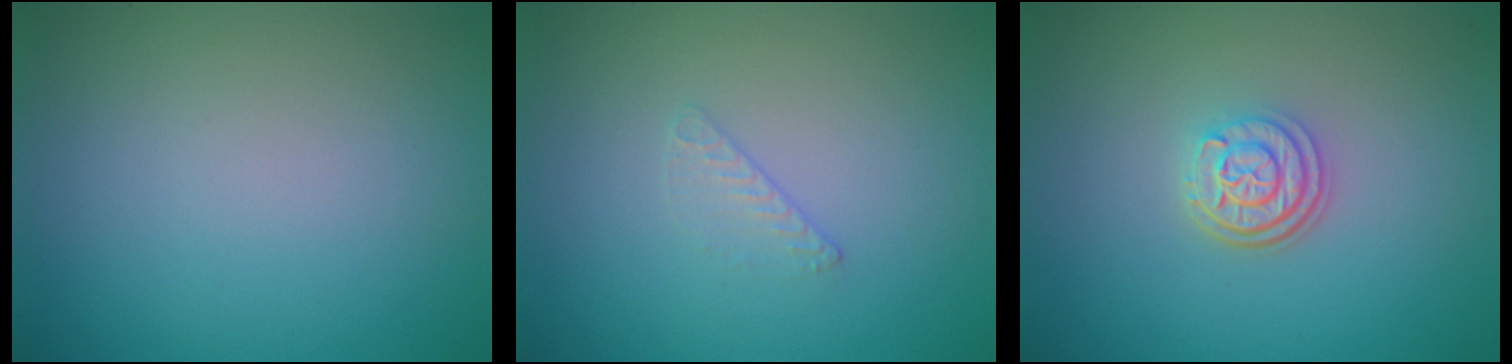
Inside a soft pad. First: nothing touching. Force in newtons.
{"total": 0.6, "press": 0.3, "slide": 0.5}
{"total": 3.1, "press": 2.5, "slide": 1.8}